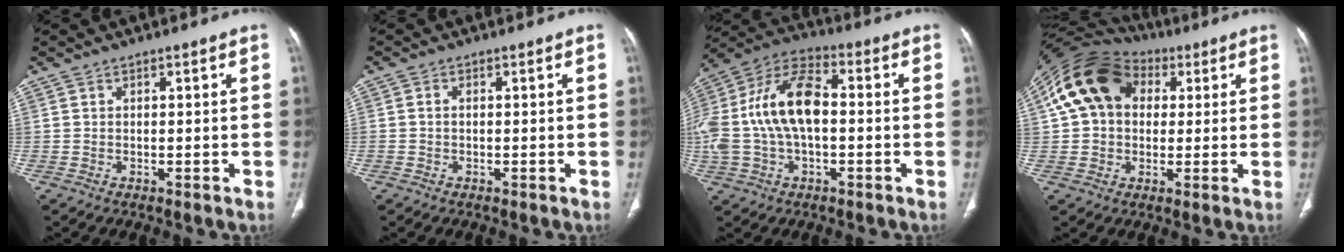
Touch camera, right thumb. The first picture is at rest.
{"total": 0.9, "force": [-0.1, 0.6, 0.7], "torque": [-0.012, 0.001, -0.003]}
{"total": 18.4, "force": [-0.1, 10.1, 15.4], "torque": [-0.323, 0.041, -0.005]}
{"total": 16.9, "force": [4.6, 12.6, 10.2], "torque": [-0.177, 0.030, 0.074]}